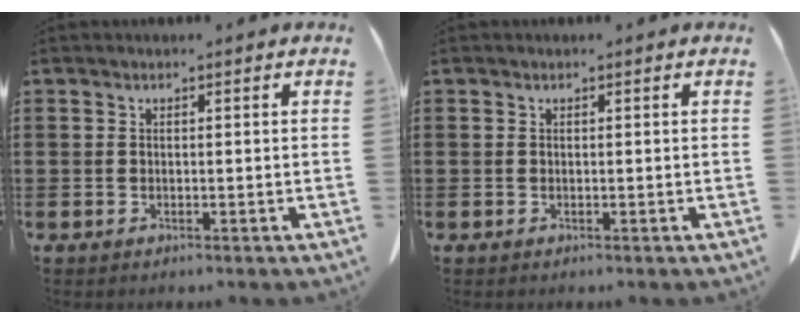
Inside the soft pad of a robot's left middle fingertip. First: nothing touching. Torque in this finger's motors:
{"motor_torque": [-0.59, 0.46, -0.02, -0.02]}